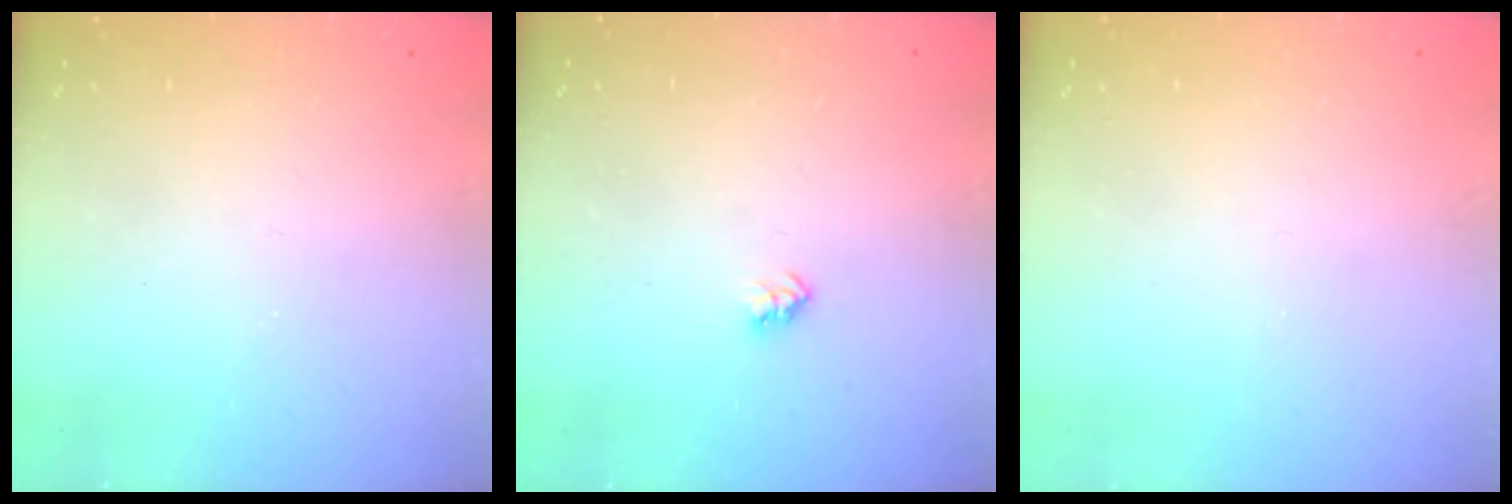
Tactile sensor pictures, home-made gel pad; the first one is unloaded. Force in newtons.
{"total": 2.6, "press": 2.6, "slide": 0.4}
{"total": 0.0}